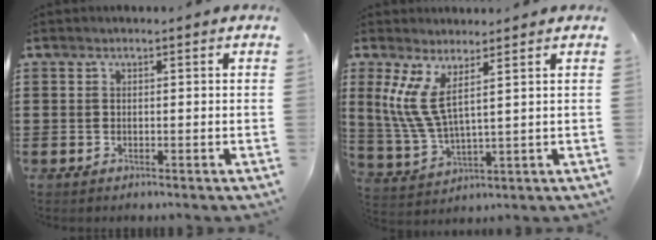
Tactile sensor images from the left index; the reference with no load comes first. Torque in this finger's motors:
{"motor_torque": [0.41, 0.71, 0.44, 0.21]}